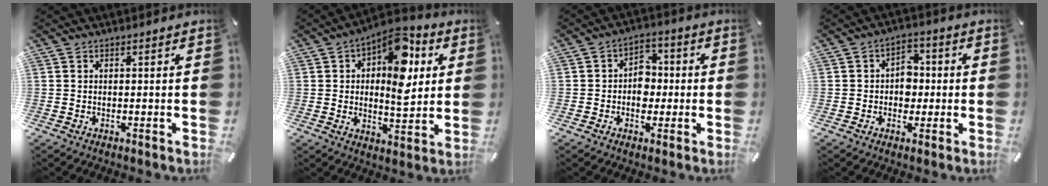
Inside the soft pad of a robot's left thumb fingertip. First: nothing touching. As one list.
[{"total": 15.1, "force": [5.1, 8.6, 11.3], "torque": [-0.147, -0.023, 0.087]}, {"total": 6.5, "force": [-1.4, 5.5, 3.1], "torque": [-0.036, 0.012, -0.027]}, {"total": 6.0, "force": [-0.7, 5.2, 2.9], "torque": [-0.036, 0.008, -0.016]}]